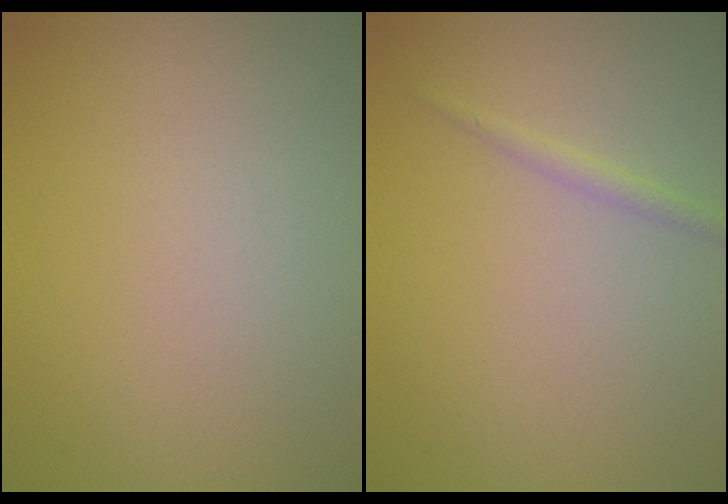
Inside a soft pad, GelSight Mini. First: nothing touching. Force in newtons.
{"total": 1.0, "press": 1.0, "slide": 0.1}